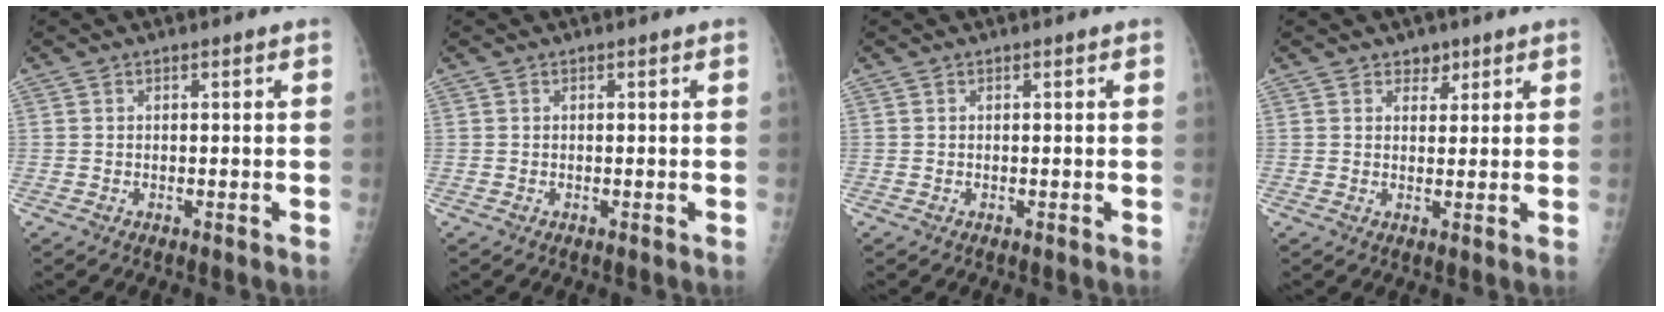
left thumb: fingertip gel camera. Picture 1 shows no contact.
{"total": 0.0}
{"total": 0.0}
{"total": 2.5, "force": [1.7, 1.8, 0.8], "torque": [0.012, -0.009, 0.023]}